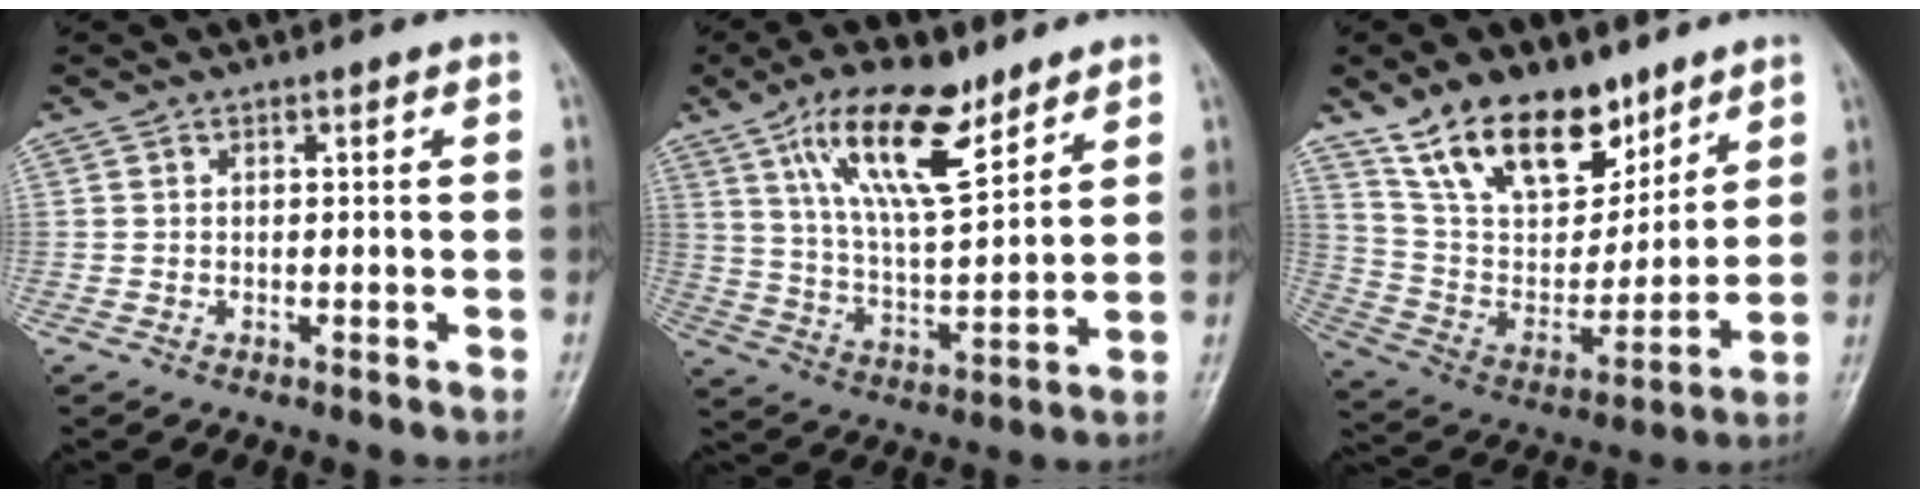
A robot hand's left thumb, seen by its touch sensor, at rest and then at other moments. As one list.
[{"total": 15.4, "force": [9.3, 5.5, 10.9], "torque": [-0.168, -0.045, 0.172]}, {"total": 19.4, "force": [12.8, 10.3, 10.3], "torque": [-0.125, -0.061, 0.238]}]